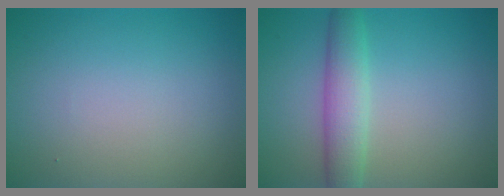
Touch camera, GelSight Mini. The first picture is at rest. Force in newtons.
{"total": 3.7, "press": 3.7, "slide": 0.2}